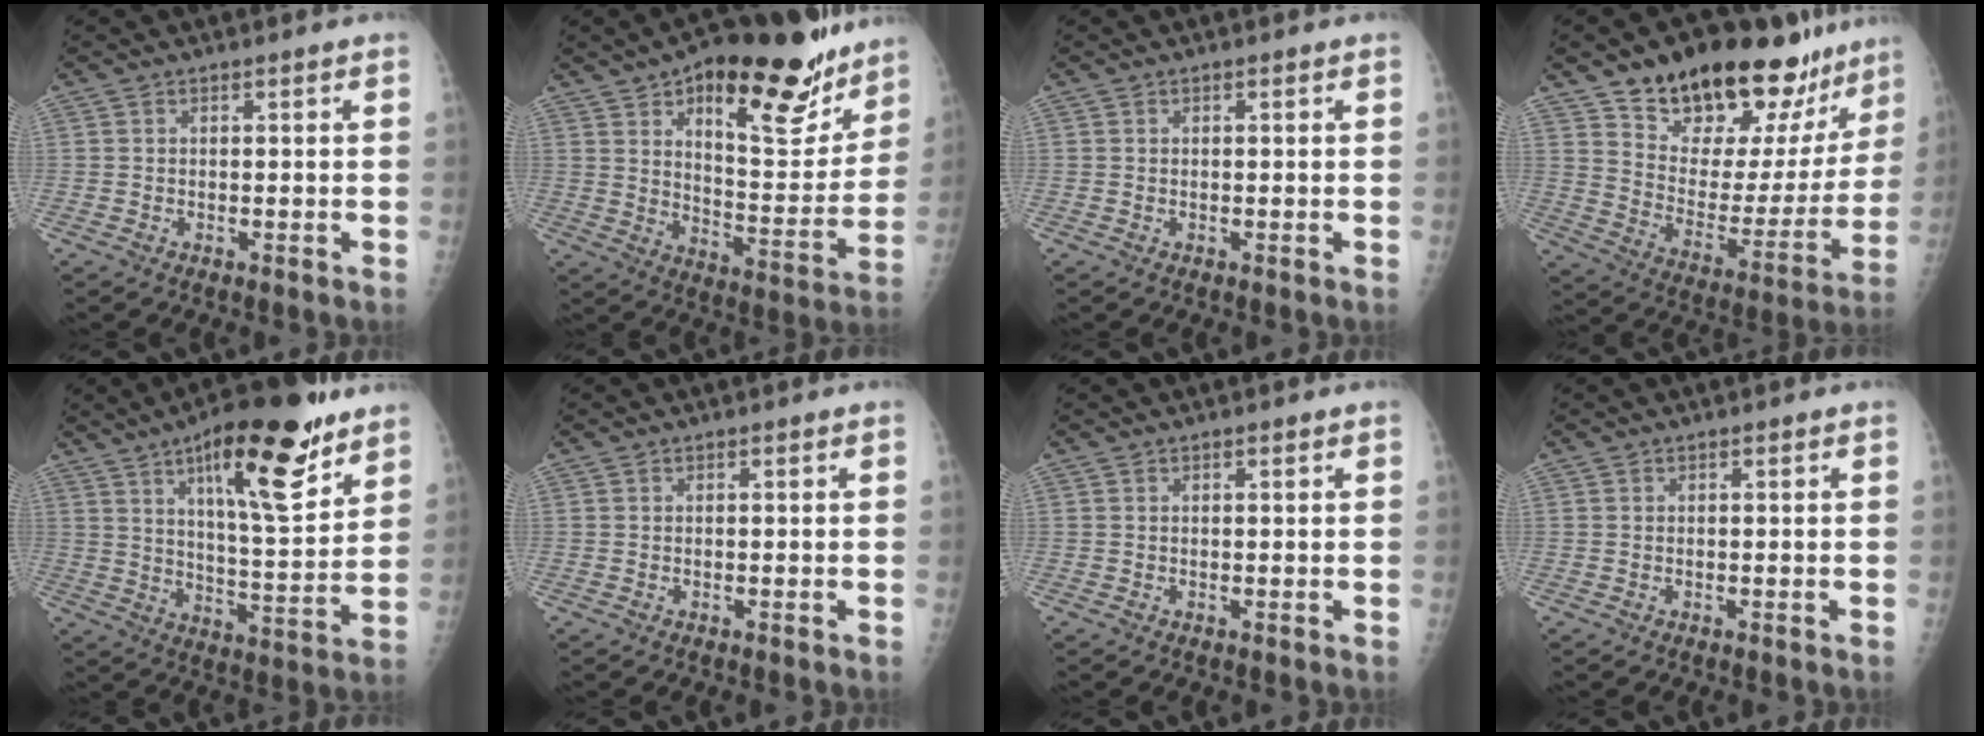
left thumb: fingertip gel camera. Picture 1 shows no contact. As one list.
[{"total": 24.9, "force": [15.2, 9.8, 17.0], "torque": [-0.194, -0.062, 0.227]}, {"total": 0.0}, {"total": 26.0, "force": [19.9, 11.6, 12.1], "torque": [-0.135, -0.097, 0.296]}, {"total": 20.8, "force": [11.9, 6.0, 15.9], "torque": [-0.215, -0.059, 0.188]}, {"total": 0.0}, {"total": 0.5, "force": [0.3, 0.2, 0.4], "torque": [-0.009, -0.001, 0.004]}, {"total": 0.0}]